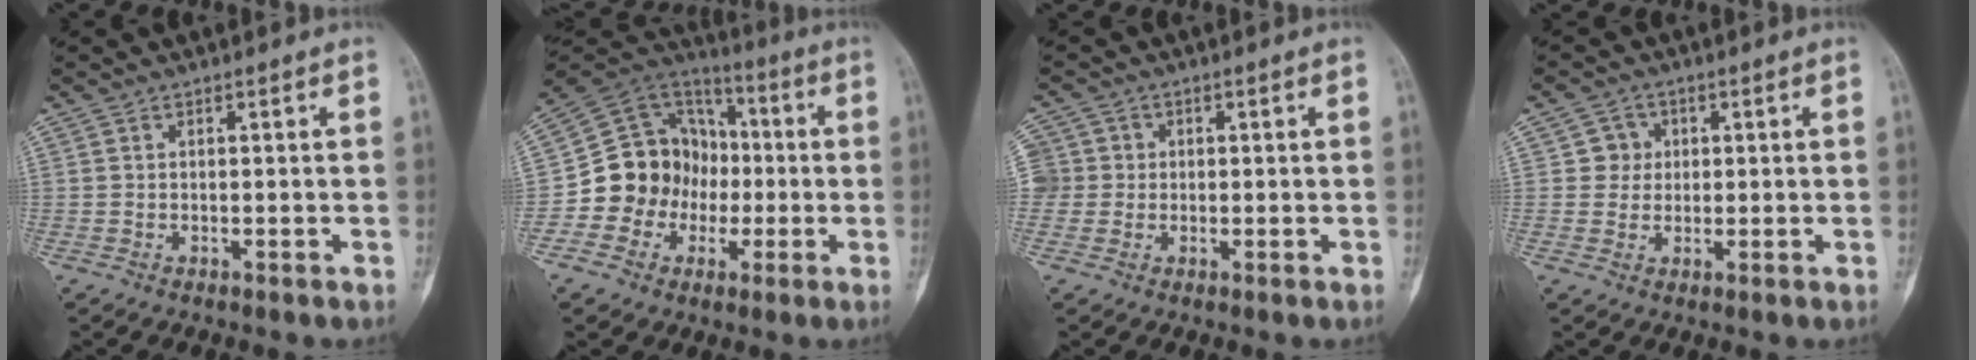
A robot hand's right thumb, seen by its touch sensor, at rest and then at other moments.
{"total": 15.9, "force": [-2.7, 14.5, 5.9], "torque": [-0.054, 0.067, -0.047]}
{"total": 5.1, "force": [0.4, 5.0, 0.4], "torque": [0.016, 0.013, 0.005]}
{"total": 3.7, "force": [0.7, 3.6, 0.5], "torque": [0.020, 0.004, 0.004]}